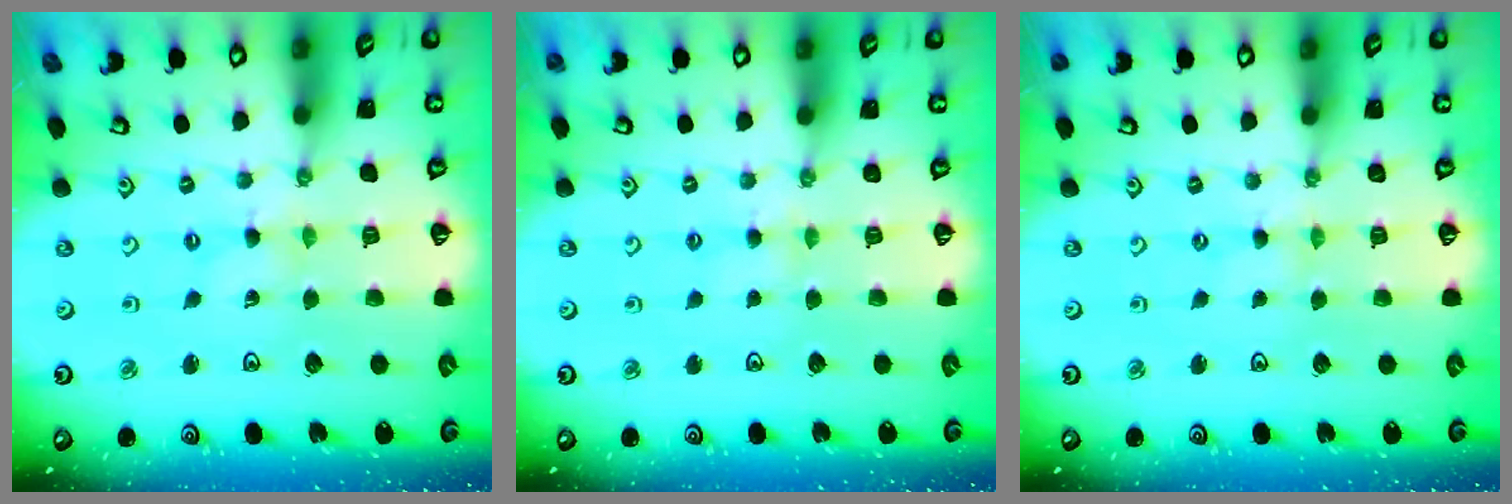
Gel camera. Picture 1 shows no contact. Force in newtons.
{"total": 2.9, "press": 2.9, "slide": 0.4}
{"total": 0.0}